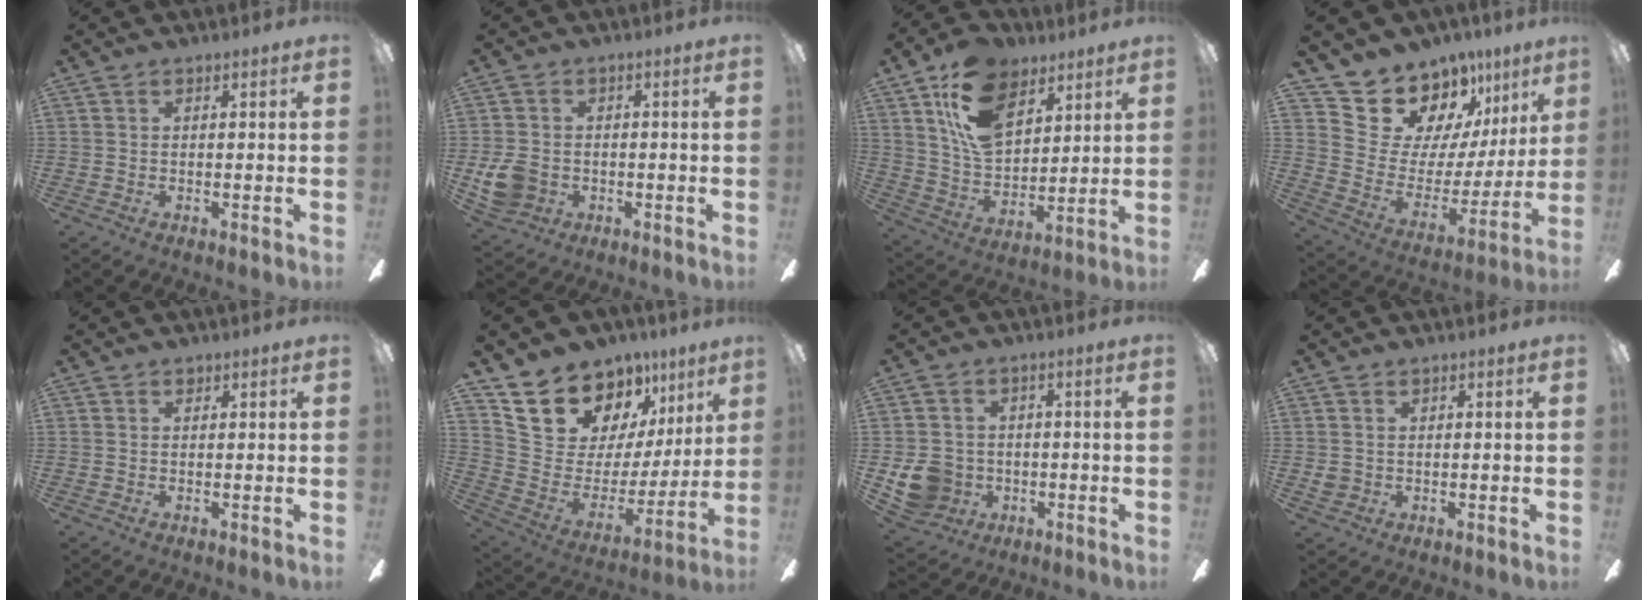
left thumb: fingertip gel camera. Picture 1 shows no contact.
{"total": 7.2, "force": [-1.4, 6.0, 3.8], "torque": [-0.082, 0.015, -0.025]}
{"total": 16.7, "force": [9.6, 10.1, 9.2], "torque": [-0.171, -0.026, 0.183]}
{"total": 15.8, "force": [13.0, 8.4, 3.2], "torque": [-0.074, -0.116, 0.248]}
{"total": 0.6, "force": [0.4, 0.4, 0.1], "torque": [-0.002, 0.001, 0.008]}
{"total": 18.3, "force": [12.8, 11.6, 6.0], "torque": [-0.107, -0.088, 0.250]}
{"total": 8.7, "force": [-1.7, 8.0, 3.0], "torque": [-0.074, 0.012, -0.027]}
{"total": 1.7, "force": [0.4, 1.6, 0.5], "torque": [-0.010, 0.003, 0.007]}